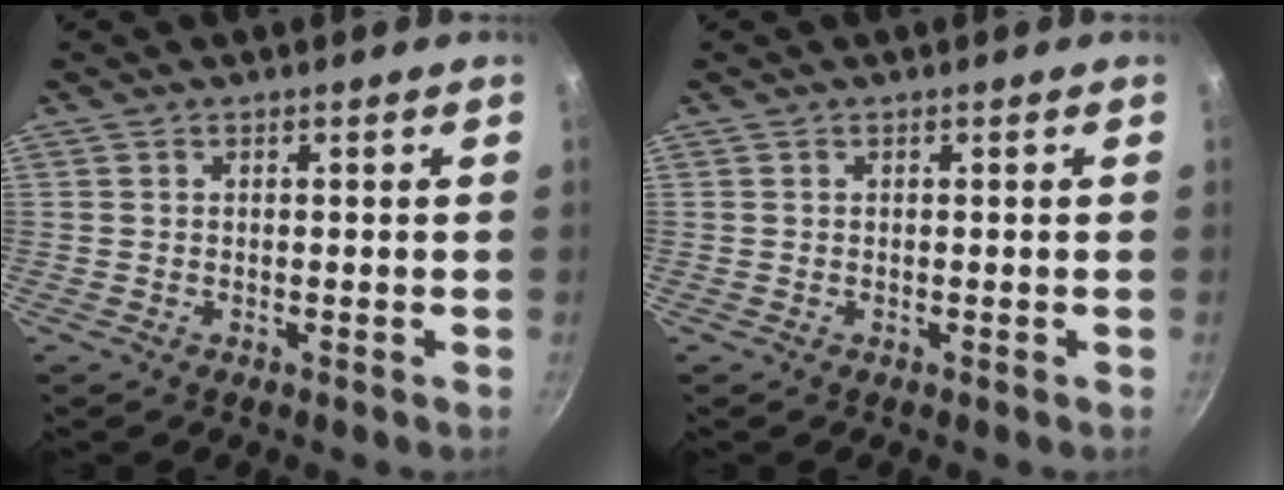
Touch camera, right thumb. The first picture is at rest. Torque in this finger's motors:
{"motor_torque": [0.00, 0.00, 0.13, -0.13, 0.00]}